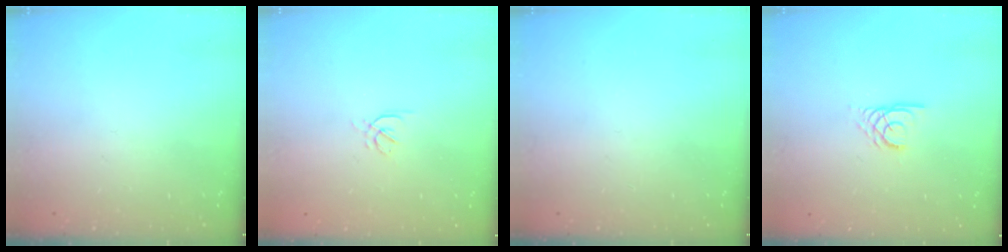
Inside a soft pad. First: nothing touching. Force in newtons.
{"total": 1.7, "press": 1.6, "slide": 0.5}
{"total": 0.0}
{"total": 2.3, "press": 2.3, "slide": 0.1}